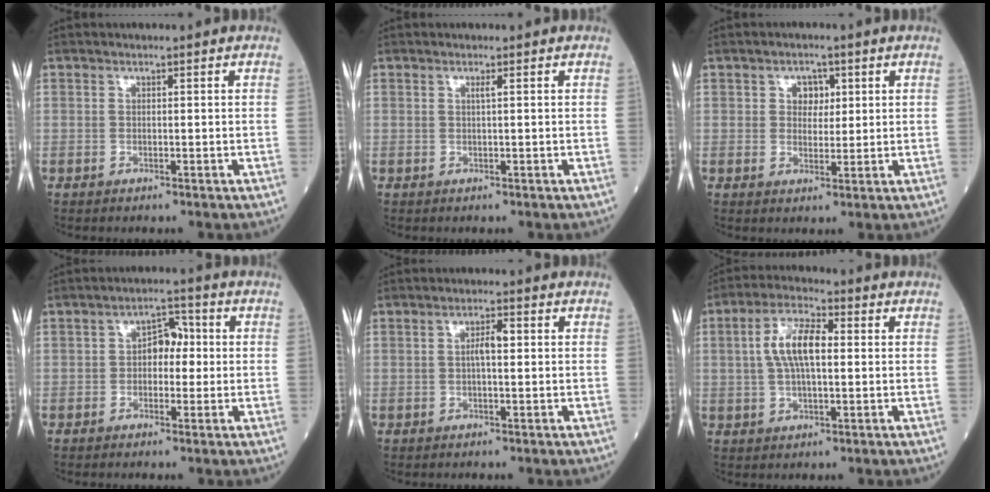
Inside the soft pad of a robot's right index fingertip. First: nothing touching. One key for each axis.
{"total": 0.6, "fx": 0.2, "fy": -0.2, "fz": 0.5, "tx": -0.014, "ty": -0.001, "tz": 0.005}
{"total": 3.2, "fx": 1.1, "fy": 2.3, "fz": 1.8, "tx": -0.021, "ty": 0.006, "tz": 0.016}
{"total": 4.6, "fx": 0.1, "fy": 2.8, "fz": 3.7, "tx": -0.054, "ty": 0.020, "tz": -0.004}
{"total": 2.8, "fx": 0.3, "fy": 0.5, "fz": 2.7, "tx": -0.049, "ty": 0.006, "tz": 0.004}
{"total": 8.0, "fx": 1.0, "fy": 2.8, "fz": 7.4, "tx": -0.152, "ty": 0.018, "tz": 0.017}